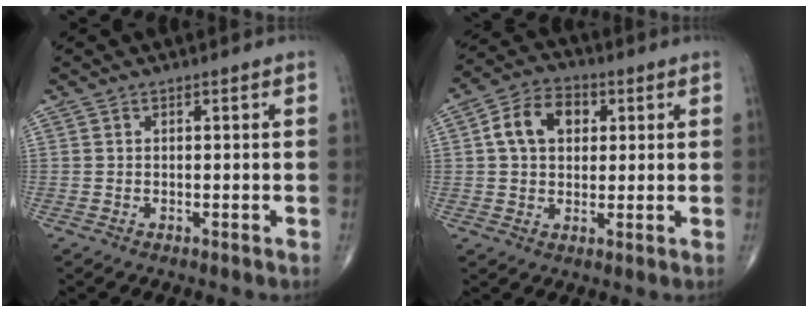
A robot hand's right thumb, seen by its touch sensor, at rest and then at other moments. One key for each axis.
{"total": 9.5, "fx": 2.2, "fy": 6.7, "fz": 6.3, "tx": -0.094, "ty": 0.013, "tz": 0.031}